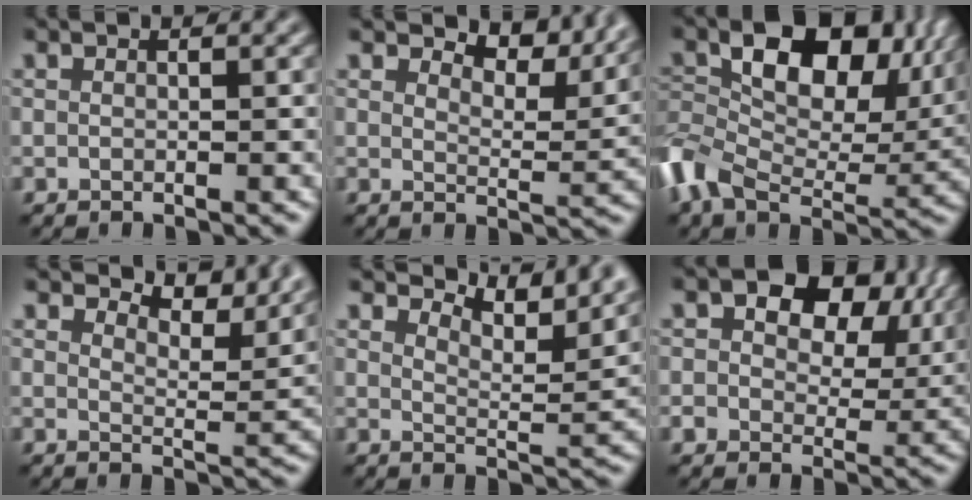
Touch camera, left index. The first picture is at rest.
{"total": 6.5, "force": [5.8, 1.9, 2.4], "torque": [-0.047, 0.000, 0.074]}
{"total": 13.8, "force": [2.6, 9.4, 9.7], "torque": [-0.198, -0.005, 0.039]}
{"total": 7.2, "force": [6.8, 1.4, 2.2], "torque": [-0.048, 0.003, 0.089]}
{"total": 7.8, "force": [7.1, 1.5, 2.7], "torque": [-0.049, 0.006, 0.098]}
{"total": 10.4, "force": [3.8, 7.0, 6.7], "torque": [-0.110, 0.000, 0.059]}